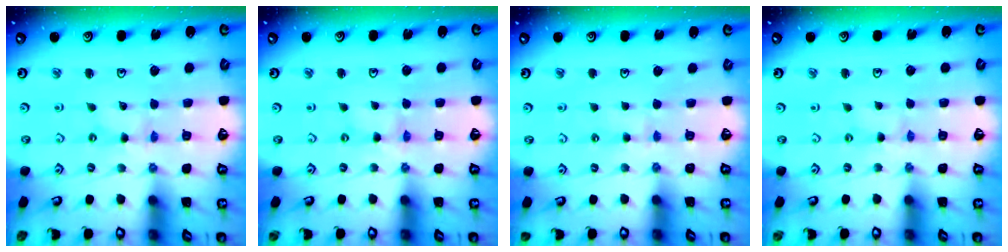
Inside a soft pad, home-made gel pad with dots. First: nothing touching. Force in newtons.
{"total": 0.9, "press": 0.8, "slide": 0.2}
{"total": 2.6, "press": 2.6, "slide": 0.5}
{"total": 0.0}